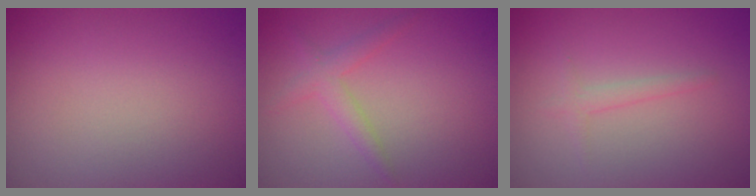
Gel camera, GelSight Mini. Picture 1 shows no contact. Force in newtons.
{"total": 1.9, "press": 1.9, "slide": 0.2}
{"total": 1.1, "press": 1.1, "slide": 0.1}